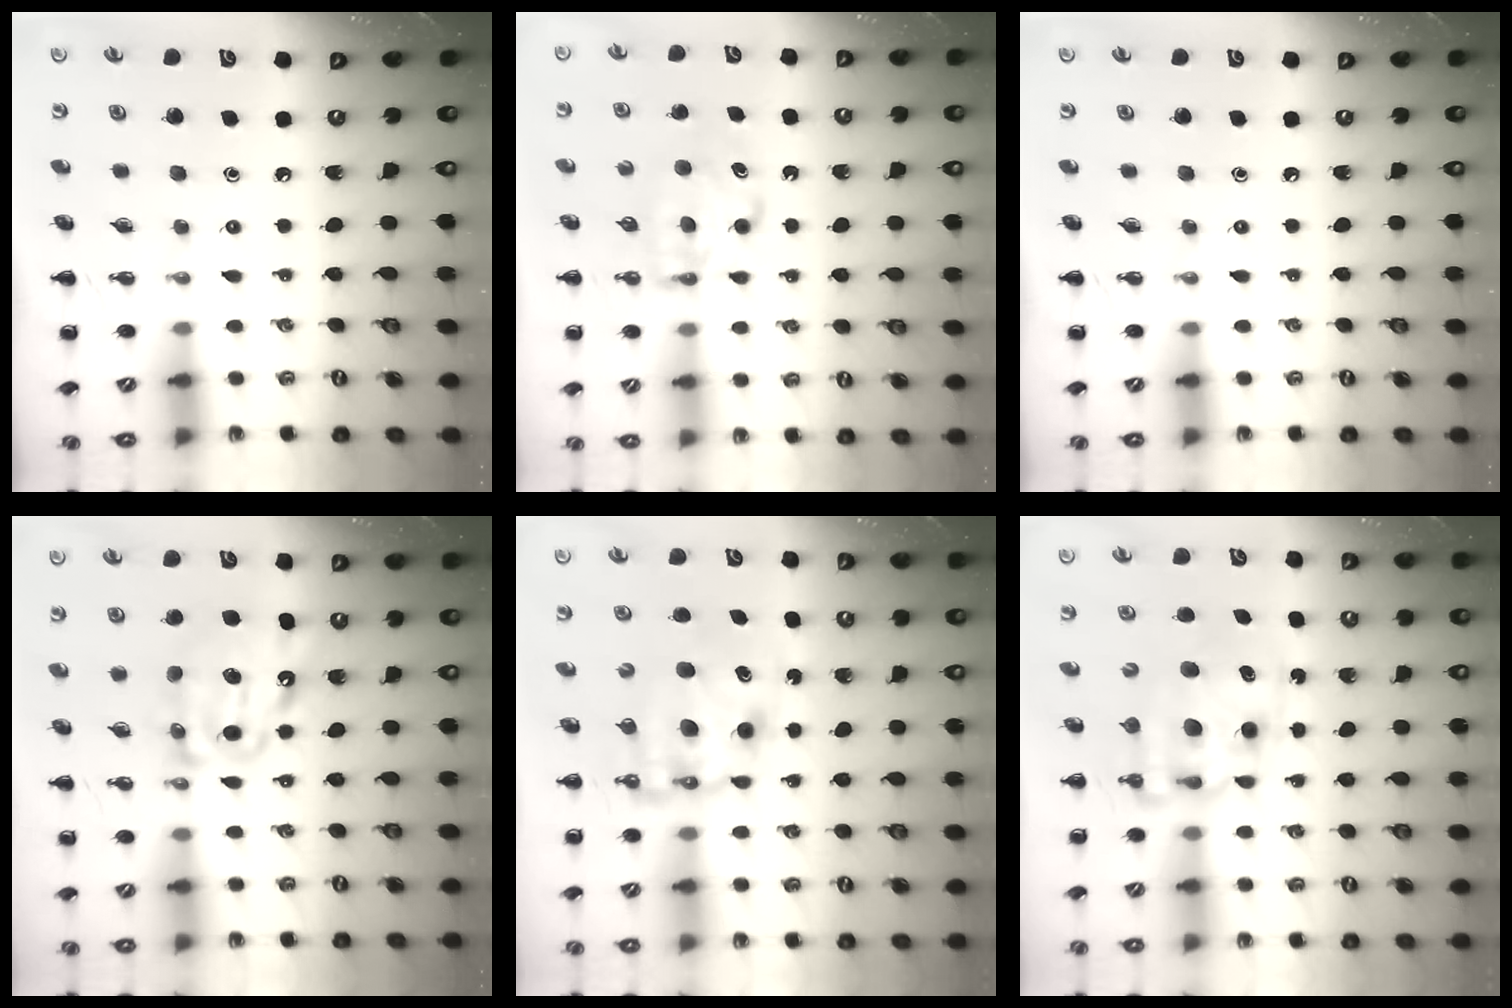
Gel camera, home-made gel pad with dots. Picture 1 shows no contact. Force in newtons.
{"total": 6.4, "press": 6.4, "slide": 0.5}
{"total": 0.0}
{"total": 10.7, "press": 10.7, "slide": 0.9}
{"total": 9.2, "press": 9.0, "slide": 2.2}
{"total": 11.1, "press": 10.7, "slide": 2.8}